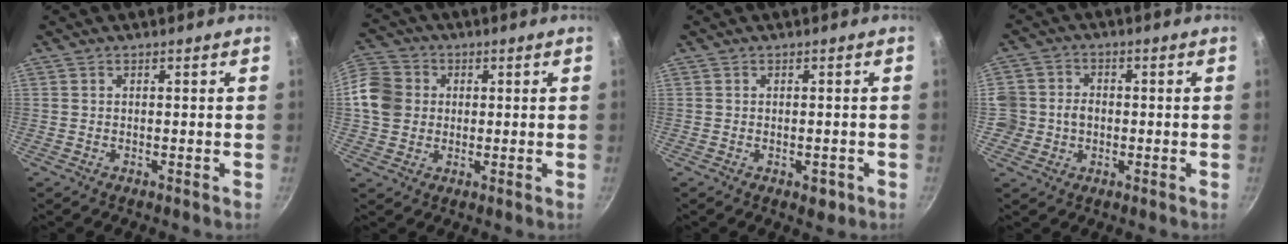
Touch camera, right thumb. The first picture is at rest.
{"total": 11.1, "force": [0.9, 9.8, 5.2], "torque": [-0.084, 0.015, 0.002]}
{"total": 2.6, "force": [-1.0, 1.5, 1.9], "torque": [-0.018, 0.002, -0.012]}
{"total": 6.7, "force": [-0.9, 6.2, 2.4], "torque": [-0.021, 0.016, -0.025]}